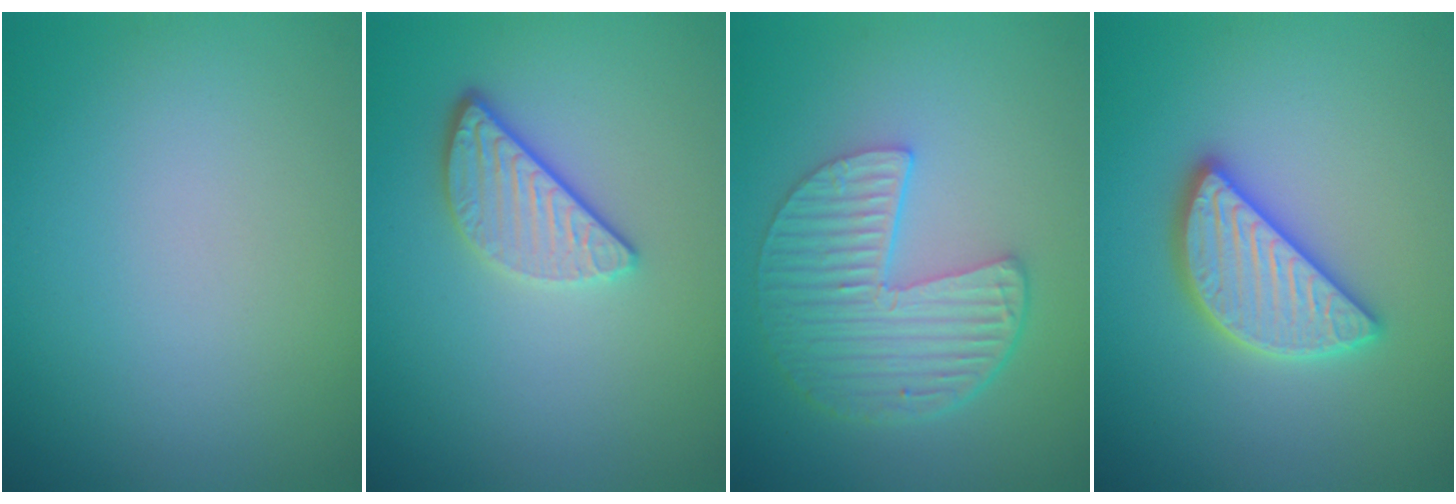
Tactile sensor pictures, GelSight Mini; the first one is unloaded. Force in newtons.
{"total": 3.3, "press": 2.7, "slide": 1.8}
{"total": 5.8, "press": 4.2, "slide": 3.9}
{"total": 4.7, "press": 4.7, "slide": 0.5}